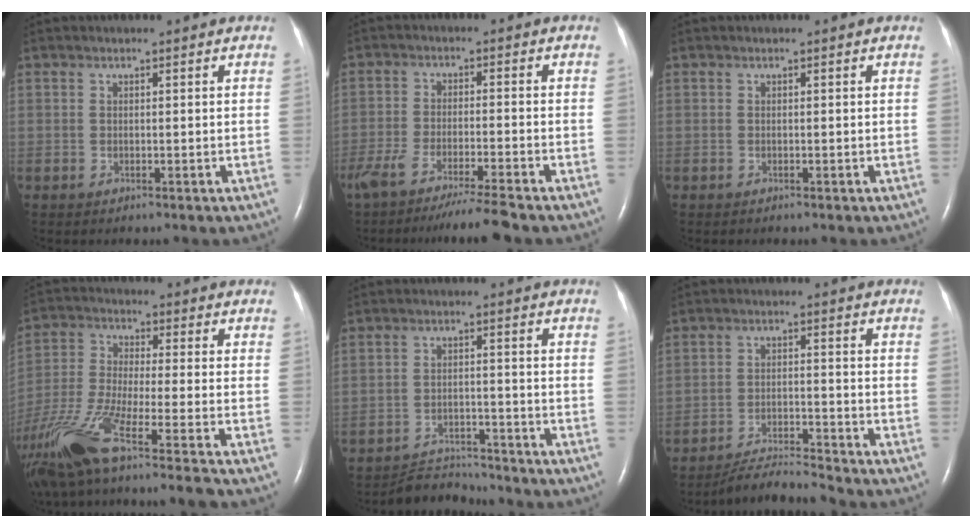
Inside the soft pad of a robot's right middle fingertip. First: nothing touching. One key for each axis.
{"total": 10.2, "fx": -8.6, "fy": -0.8, "fz": 5.5, "tx": -0.084, "ty": -0.028, "tz": -0.142}
{"total": 0.0}
{"total": 18.1, "fx": -13.4, "fy": -0.9, "fz": 12.1, "tx": -0.272, "ty": -0.042, "tz": -0.246}
{"total": 4.9, "fx": -4.8, "fy": 0.5, "fz": -0.9, "tx": 0.007, "ty": -0.003, "tz": -0.079}
{"total": 5.3, "fx": -5.1, "fy": -1.5, "fz": 0.3, "tx": -0.017, "ty": -0.016, "tz": -0.092}